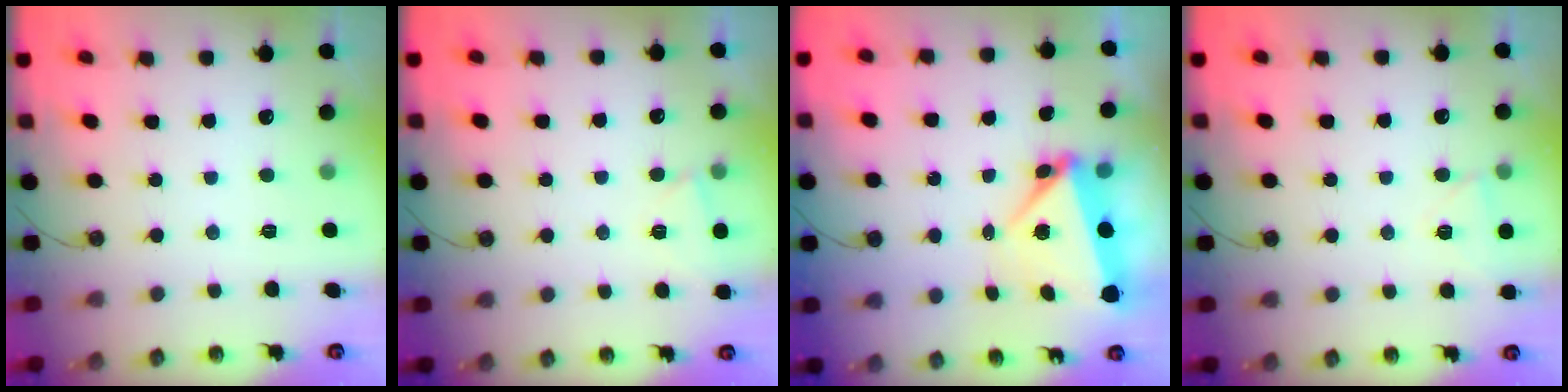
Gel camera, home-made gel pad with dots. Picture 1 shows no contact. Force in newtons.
{"total": 2.5, "press": 2.5, "slide": 0.4}
{"total": 5.6, "press": 5.6, "slide": 0.4}
{"total": 4.0, "press": 3.9, "slide": 0.4}